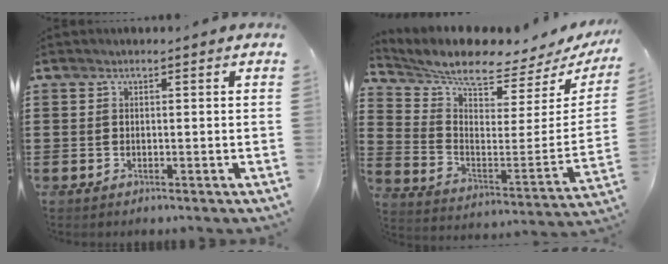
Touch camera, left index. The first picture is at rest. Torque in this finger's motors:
{"motor_torque": [1.15, -0.98, 0.41, 0.06]}